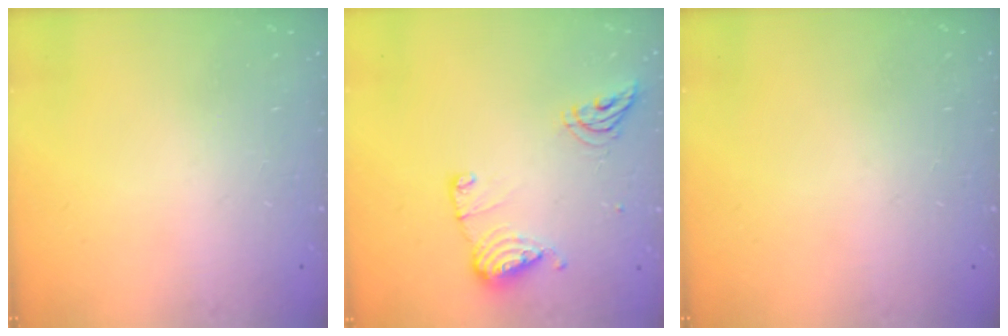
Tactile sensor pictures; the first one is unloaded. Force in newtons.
{"total": 11.3, "press": 11.2, "slide": 0.9}
{"total": 0.0}